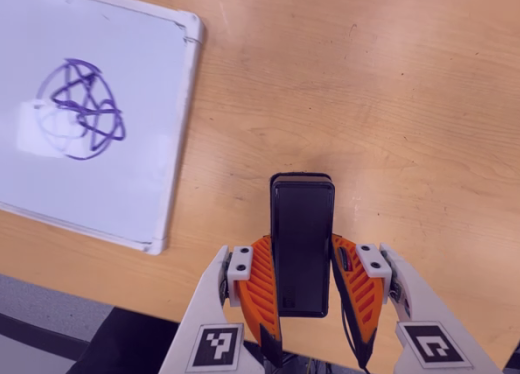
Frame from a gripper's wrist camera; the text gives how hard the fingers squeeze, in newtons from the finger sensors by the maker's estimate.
{"total": 4.0, "left": 2.4, "right": 5.6}